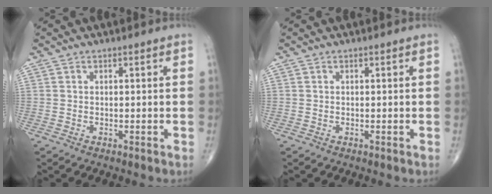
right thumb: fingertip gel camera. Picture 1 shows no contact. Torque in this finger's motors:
{"motor_torque": [-0.06, 0.08, -0.02, 0.02, -0.01]}